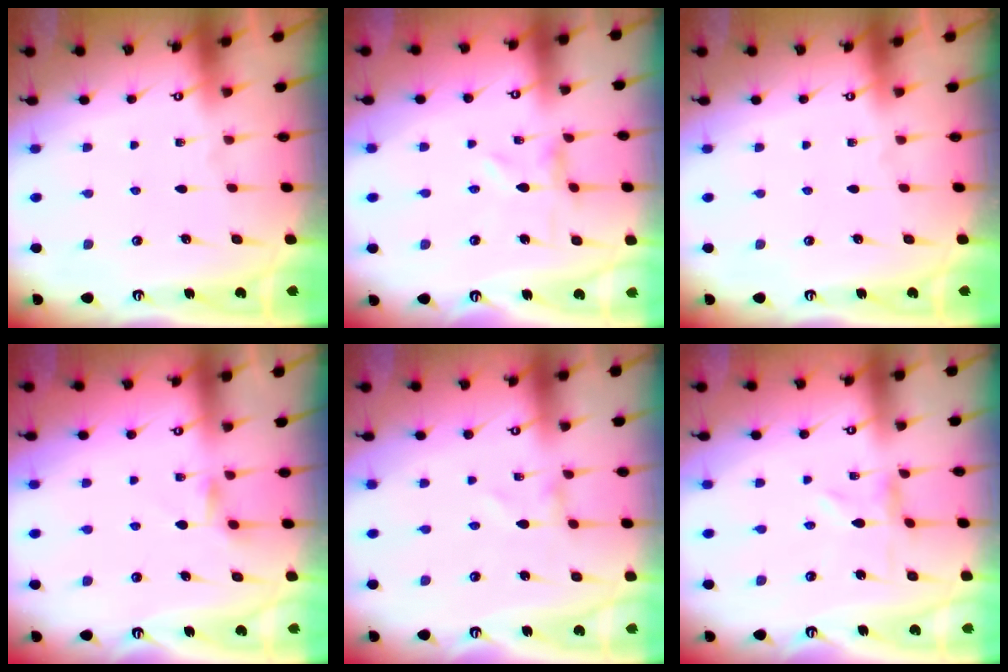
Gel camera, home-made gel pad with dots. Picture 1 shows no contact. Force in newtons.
{"total": 0.7, "press": 0.7, "slide": 0.2}
{"total": 0.0}
{"total": 3.8, "press": 3.8, "slide": 0.4}
{"total": 1.0, "press": 1.0, "slide": 0.1}
{"total": 0.7, "press": 0.7, "slide": 0.2}